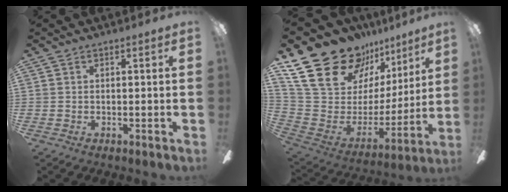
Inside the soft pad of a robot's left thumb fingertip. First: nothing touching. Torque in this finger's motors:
{"motor_torque": [2.20, 1.84, 1.02, -1.75, 0.19]}